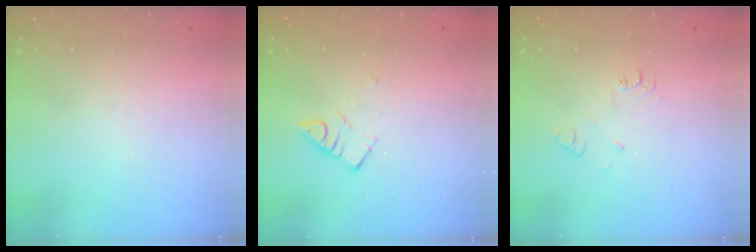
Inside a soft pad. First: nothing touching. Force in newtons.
{"total": 2.8, "press": 2.7, "slide": 0.3}
{"total": 4.9, "press": 4.8, "slide": 0.7}